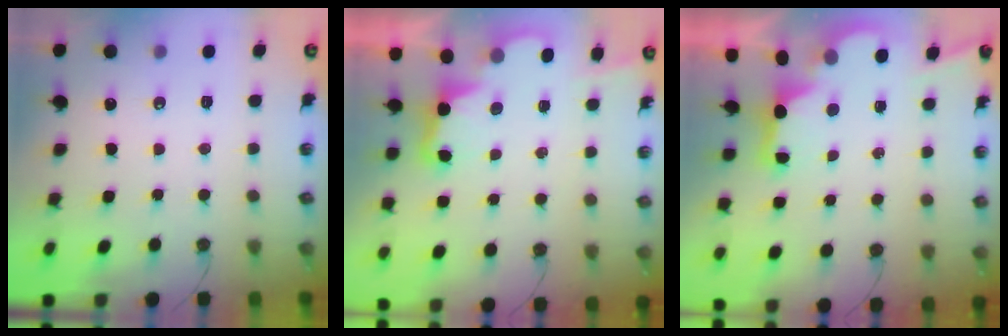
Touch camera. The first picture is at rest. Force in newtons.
{"total": 3.3, "press": 3.3, "slide": 0.6}
{"total": 2.6, "press": 2.5, "slide": 0.7}